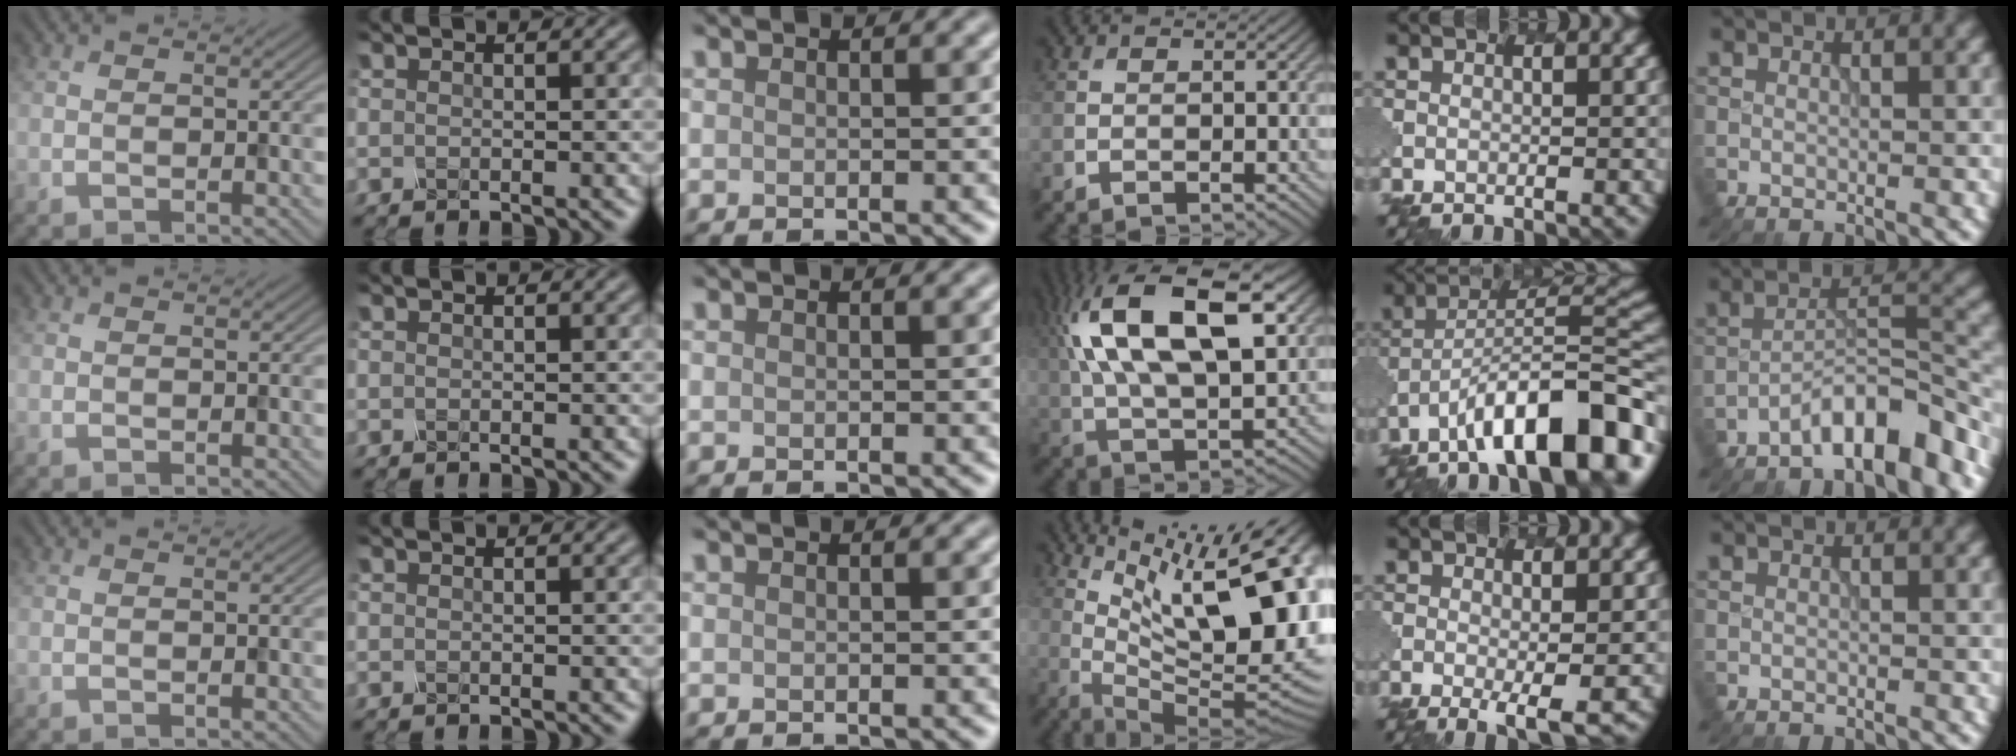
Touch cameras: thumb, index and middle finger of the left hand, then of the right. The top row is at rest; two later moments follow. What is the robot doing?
{"motion": "shake", "object": "salt shaker"}